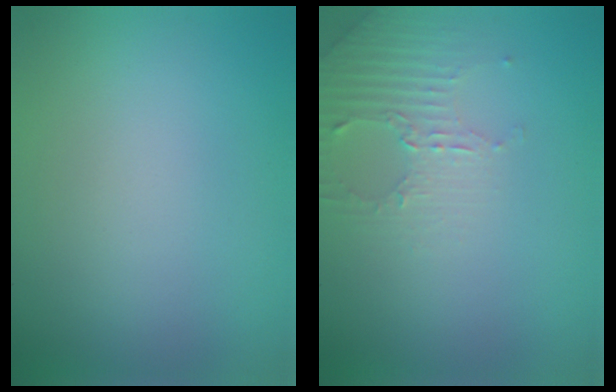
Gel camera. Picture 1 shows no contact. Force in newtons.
{"total": 2.6, "press": 2.5, "slide": 0.7}